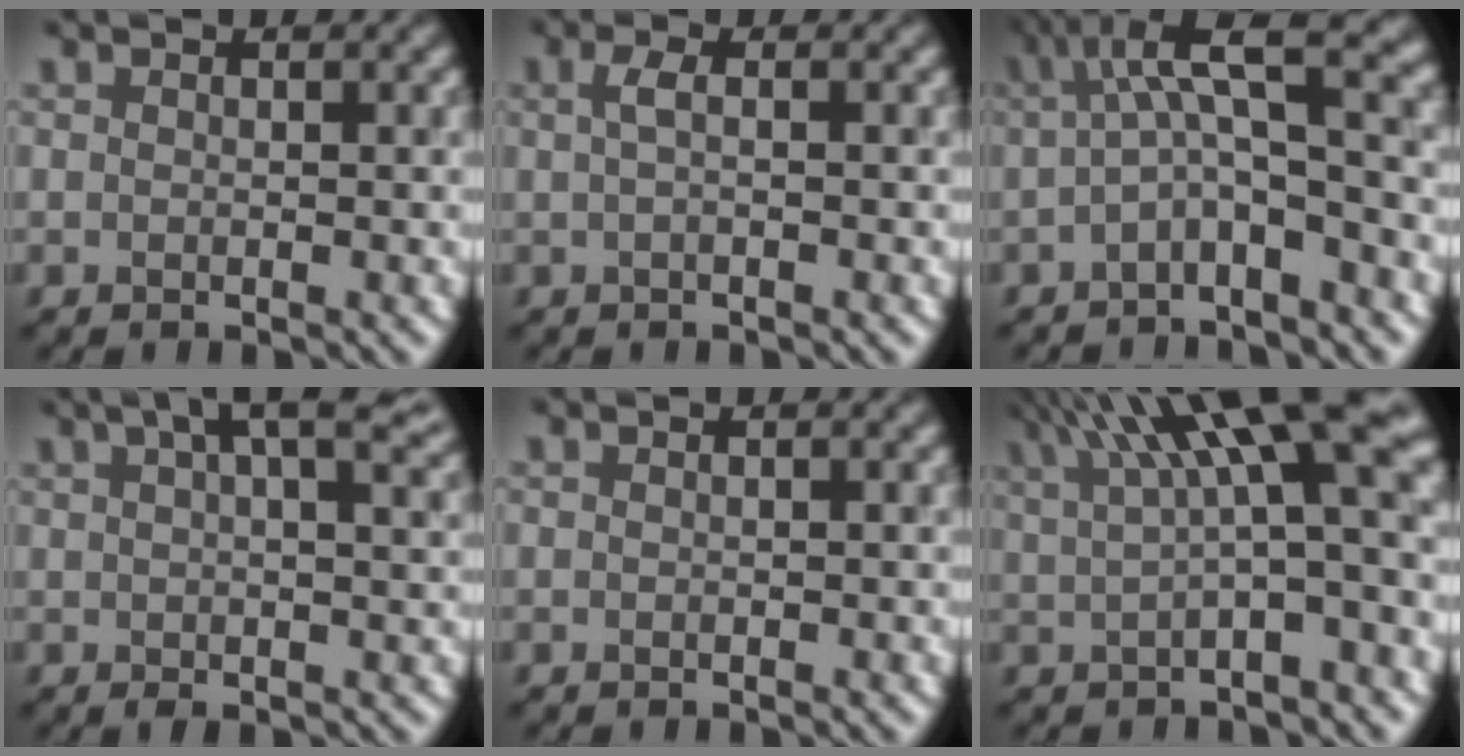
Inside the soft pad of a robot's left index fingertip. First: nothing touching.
{"total": 1.3, "force": [0.2, 0.3, 1.2], "torque": [-0.028, 0.003, 0.002]}
{"total": 6.8, "force": [0.6, 1.8, 6.6], "torque": [-0.100, 0.019, -0.005]}
{"total": 8.3, "force": [3.7, 3.1, 6.7], "torque": [-0.076, 0.020, 0.055]}
{"total": 0.0}
{"total": 11.4, "force": [4.5, 2.8, 10.1], "torque": [-0.147, 0.020, 0.072]}